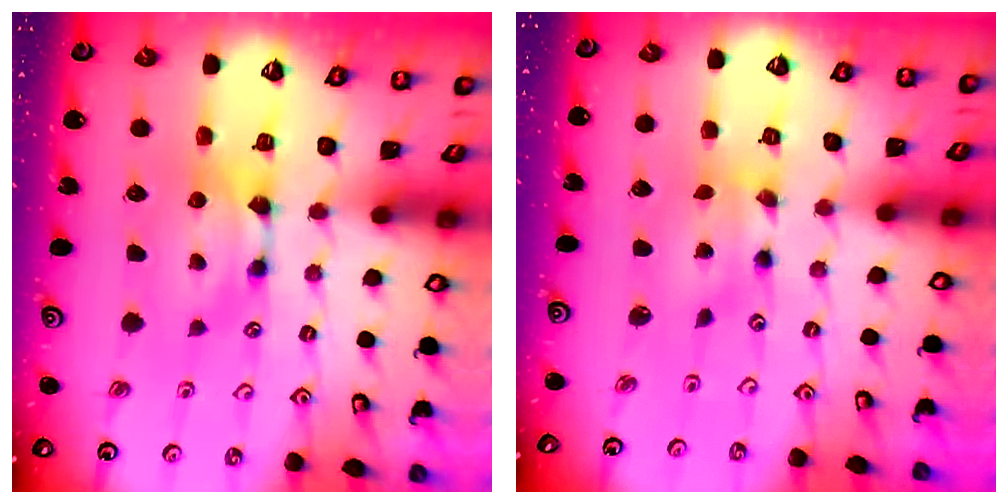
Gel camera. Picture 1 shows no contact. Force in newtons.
{"total": 2.3, "press": 1.7, "slide": 1.5}